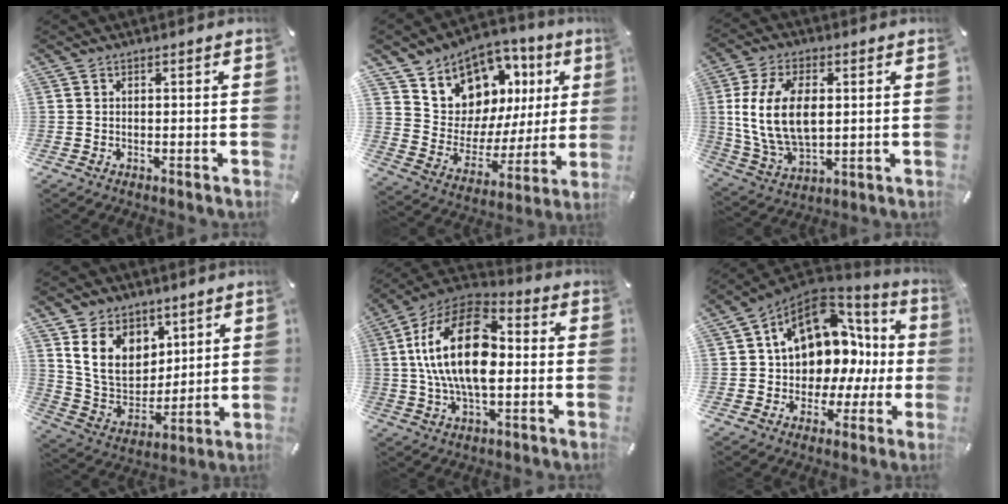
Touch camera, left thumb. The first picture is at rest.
{"total": 10.5, "force": [7.6, 7.3, 0.5], "torque": [-0.020, -0.093, 0.142]}
{"total": 14.7, "force": [2.2, 9.1, 11.3], "torque": [-0.257, 0.001, 0.036]}
{"total": 13.7, "force": [6.2, 10.8, 5.8], "torque": [-0.119, -0.034, 0.123]}
{"total": 21.2, "force": [1.1, 12.3, 17.3], "torque": [-0.349, 0.003, 0.013]}
{"total": 15.4, "force": [5.7, 11.0, 9.1], "torque": [-0.131, -0.051, 0.098]}